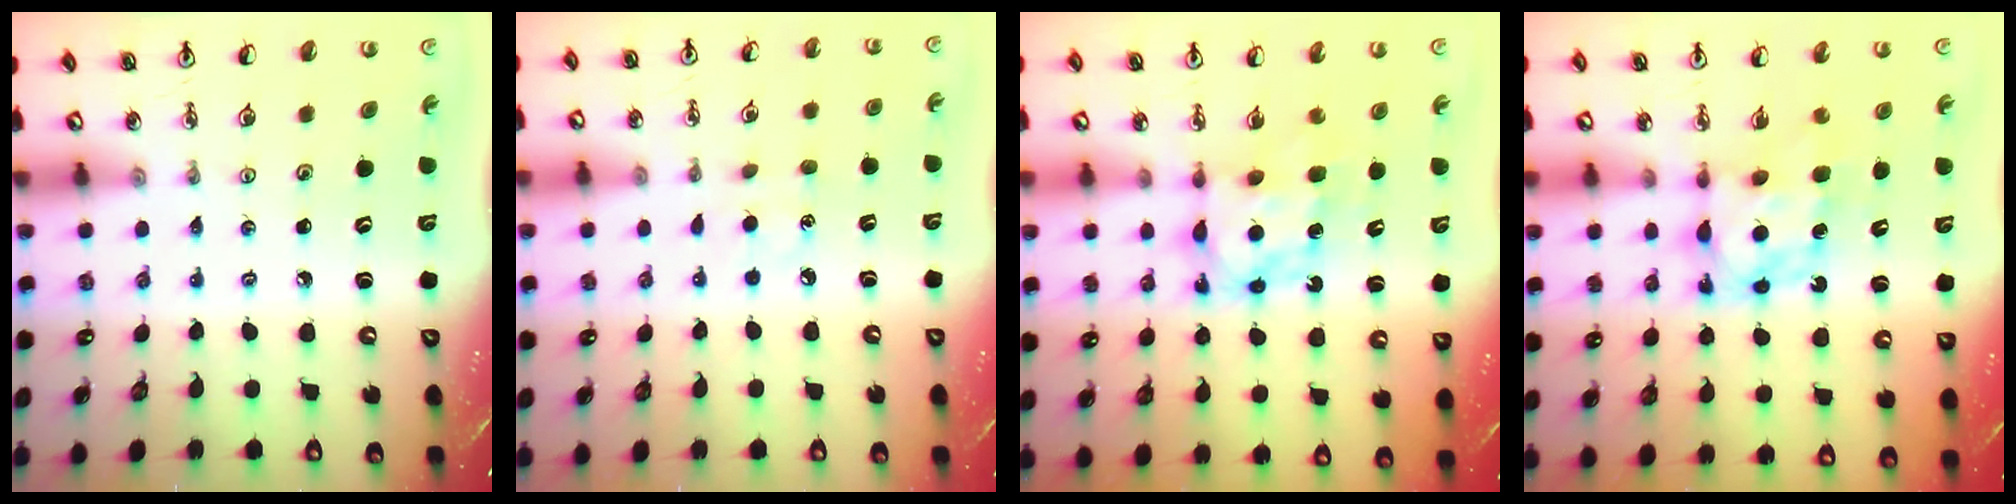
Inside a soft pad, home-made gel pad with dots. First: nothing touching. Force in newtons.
{"total": 4.8, "press": 4.8, "slide": 0.5}
{"total": 6.4, "press": 6.4, "slide": 0.5}
{"total": 7.0, "press": 7.0, "slide": 0.2}